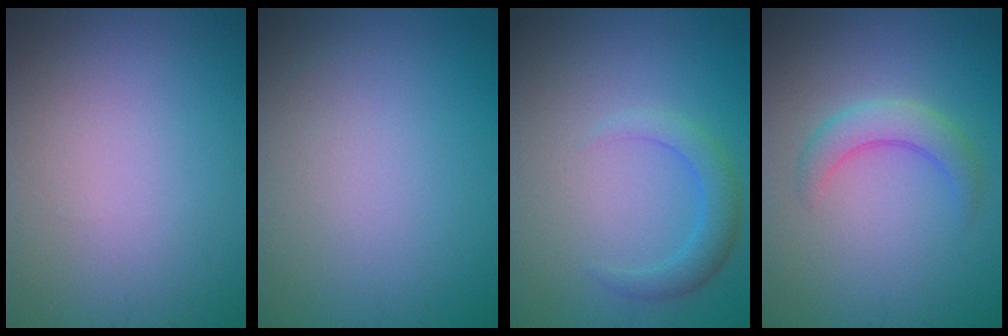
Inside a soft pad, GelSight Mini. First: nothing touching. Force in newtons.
{"total": 0.0}
{"total": 2.5, "press": 2.5, "slide": 0.1}
{"total": 2.7, "press": 2.7, "slide": 0.2}